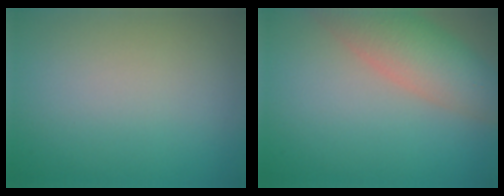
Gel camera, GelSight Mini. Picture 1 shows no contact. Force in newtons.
{"total": 6.2, "press": 6.2, "slide": 0.4}